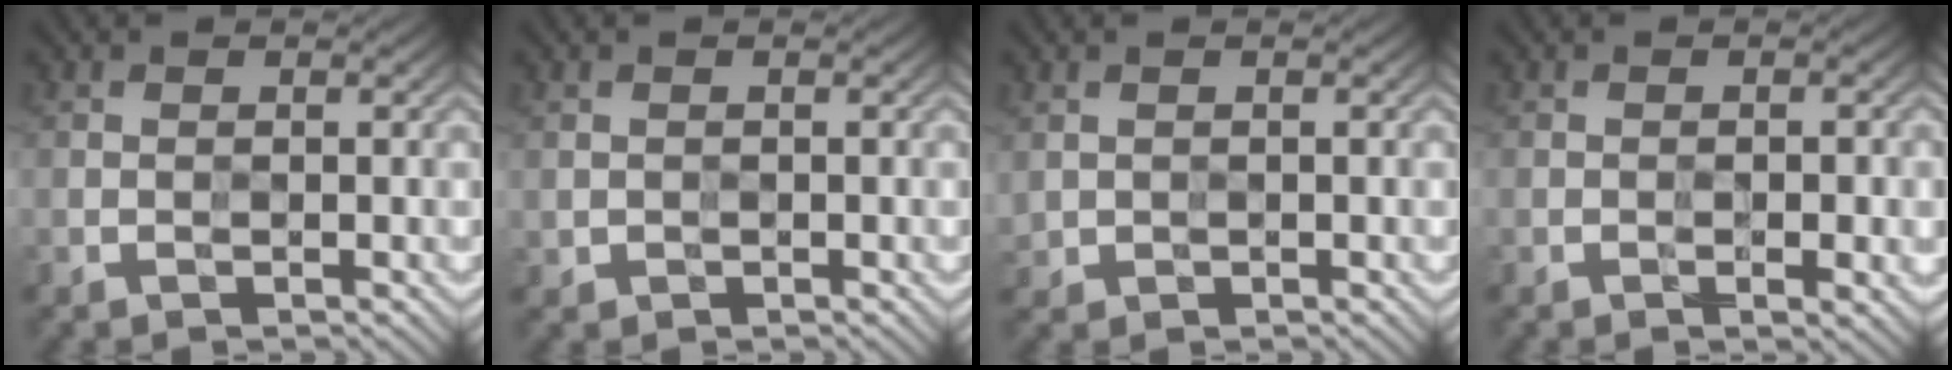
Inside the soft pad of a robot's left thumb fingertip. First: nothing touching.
{"total": 0.7, "force": [0.0, 0.7, 0.3], "torque": [-0.008, -0.006, 0.002]}
{"total": 1.3, "force": [0.3, 1.1, 0.5], "torque": [-0.019, -0.009, 0.007]}
{"total": 2.6, "force": [-0.6, 0.9, 2.4], "torque": [-0.036, -0.003, -0.006]}